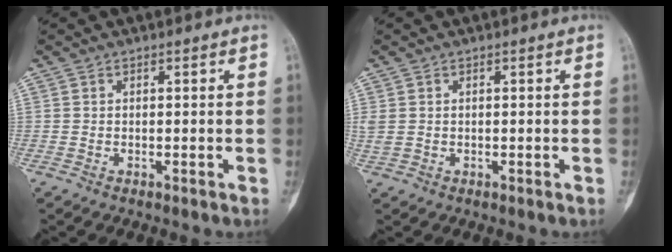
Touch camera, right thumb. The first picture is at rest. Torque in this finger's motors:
{"motor_torque": [0.01, 0.06, 0.32, 0.06, 0.03]}